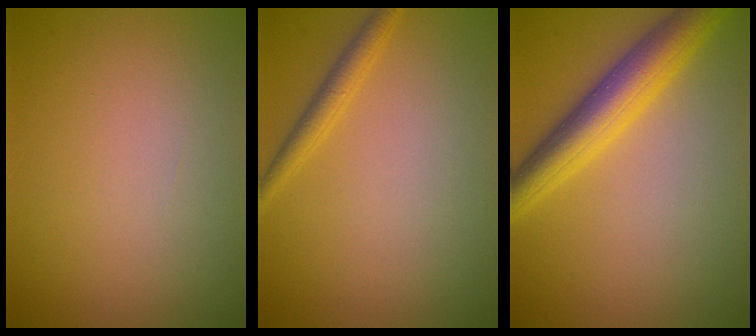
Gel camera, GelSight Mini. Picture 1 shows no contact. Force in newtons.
{"total": 1.8, "press": 1.8, "slide": 0.1}
{"total": 5.6, "press": 5.6, "slide": 0.2}